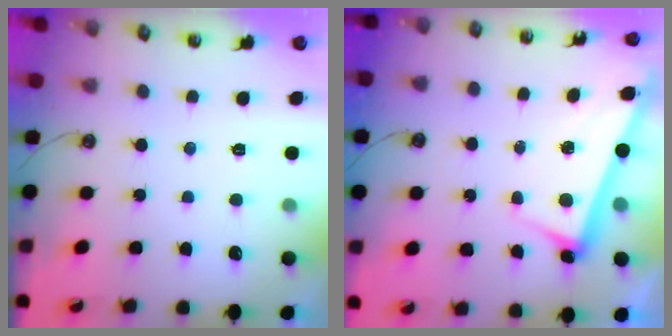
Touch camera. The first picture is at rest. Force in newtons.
{"total": 2.6, "press": 2.5, "slide": 0.7}